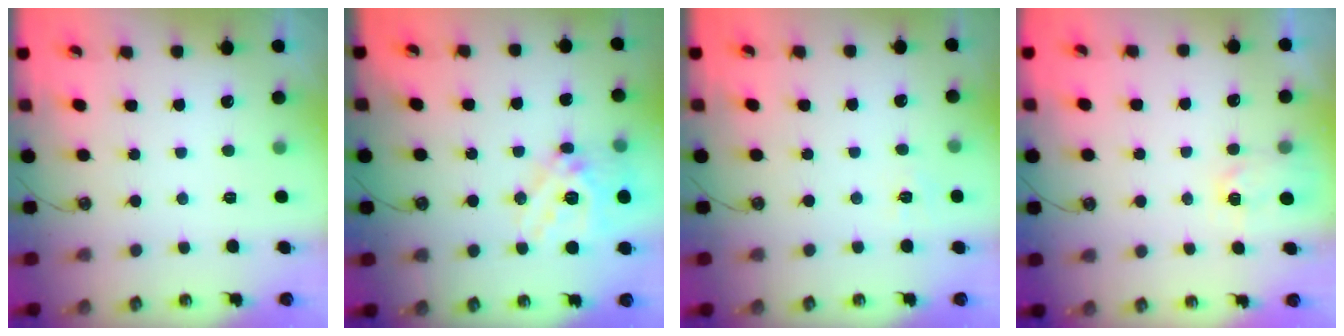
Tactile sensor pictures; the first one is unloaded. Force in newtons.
{"total": 18.3, "press": 18.2, "slide": 1.9}
{"total": 4.0, "press": 3.9, "slide": 0.4}
{"total": 3.0, "press": 2.9, "slide": 0.5}